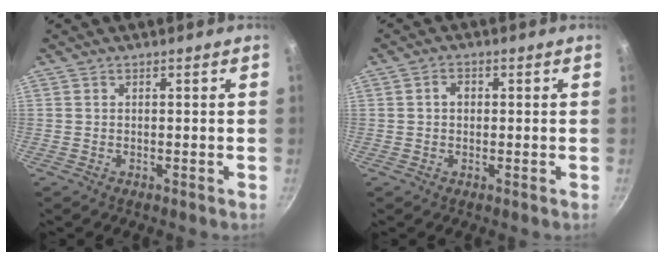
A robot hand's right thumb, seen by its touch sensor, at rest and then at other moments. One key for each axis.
{"total": 2.3, "fx": 0.2, "fy": 1.8, "fz": 1.4, "tx": -0.013, "ty": 0.005, "tz": 0.001}